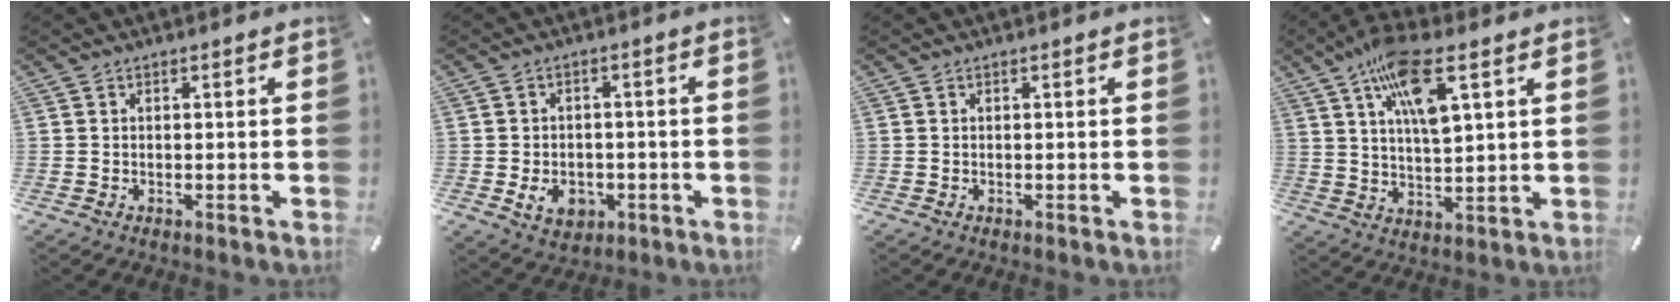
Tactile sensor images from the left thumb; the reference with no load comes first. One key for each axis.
{"total": 6.6, "fx": -1.9, "fy": 5.3, "fz": 3.6, "tx": -0.063, "ty": 0.002, "tz": -0.036}
{"total": 0.0}
{"total": 12.6, "fx": 6.6, "fy": 4.0, "fz": 10.0, "tx": -0.178, "ty": -0.014, "tz": 0.114}